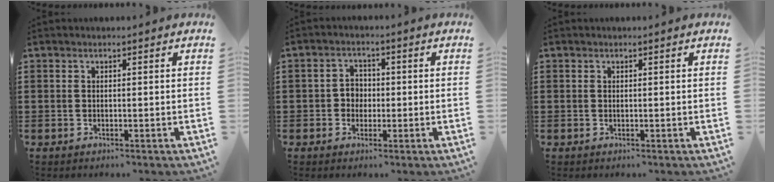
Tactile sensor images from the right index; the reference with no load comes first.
{"total": 2.6, "force": [-0.5, 2.3, 1.1], "torque": [-0.030, 0.007, -0.013]}
{"total": 0.0}